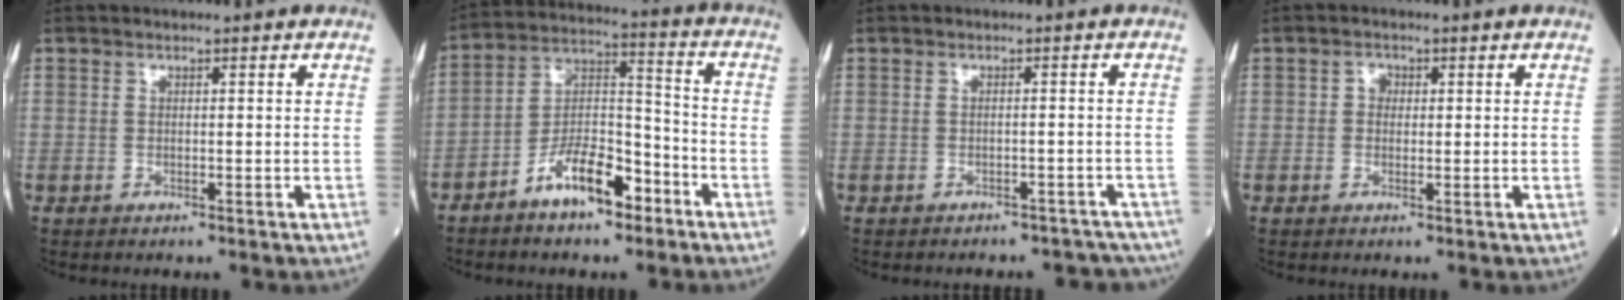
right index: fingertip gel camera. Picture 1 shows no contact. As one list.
[{"total": 10.3, "force": [-6.4, 3.6, 7.2], "torque": [-0.136, 0.017, -0.115]}, {"total": 9.4, "force": [-8.3, 4.1, 2.0], "torque": [-0.022, 0.006, -0.078]}, {"total": 1.9, "force": [0.4, 1.5, 1.1], "torque": [-0.017, 0.005, 0.004]}]